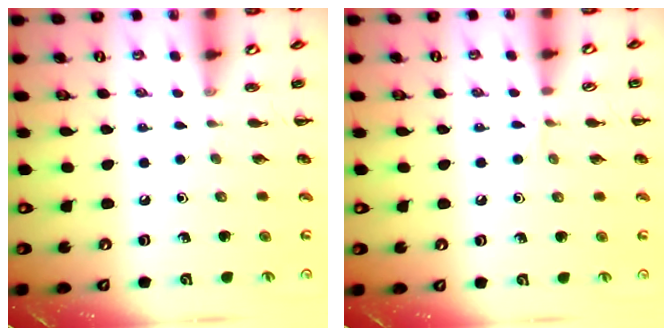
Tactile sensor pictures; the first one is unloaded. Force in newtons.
{"total": 3.8, "press": 3.5, "slide": 1.3}